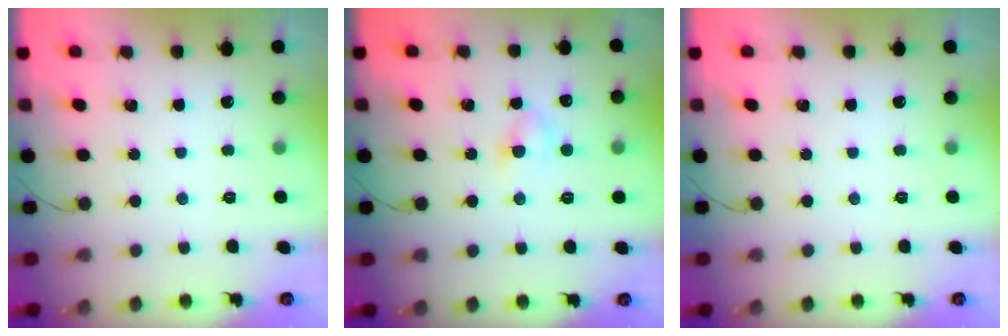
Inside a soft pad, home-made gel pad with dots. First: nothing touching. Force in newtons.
{"total": 3.0, "press": 2.7, "slide": 1.2}
{"total": 0.0}